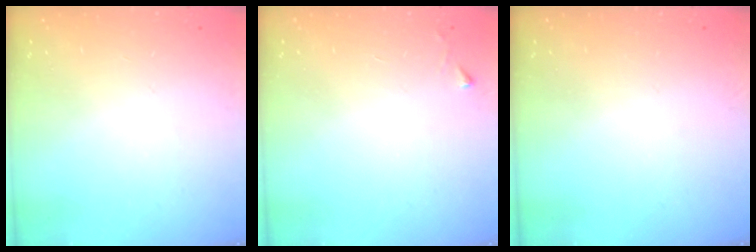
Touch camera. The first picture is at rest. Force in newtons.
{"total": 2.3, "press": 2.3, "slide": 0.4}
{"total": 0.0}